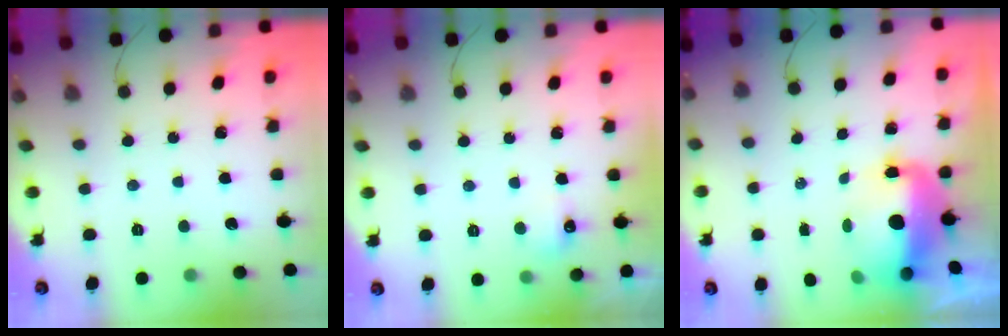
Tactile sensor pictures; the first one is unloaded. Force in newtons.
{"total": 5.0, "press": 4.8, "slide": 1.4}
{"total": 11.0, "press": 10.7, "slide": 2.6}